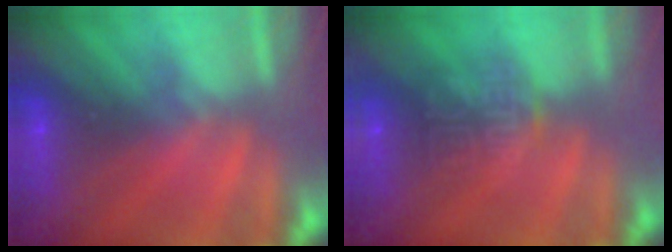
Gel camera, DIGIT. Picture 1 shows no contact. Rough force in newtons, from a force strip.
{"total": 6.3}